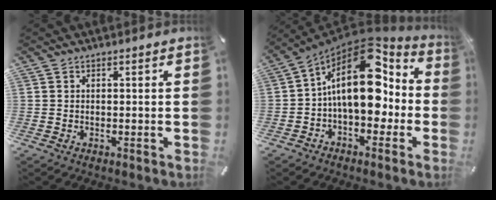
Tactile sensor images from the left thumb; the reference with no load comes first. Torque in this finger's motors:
{"motor_torque": [1.61, 3.40, 2.73, -0.04, 0.35]}